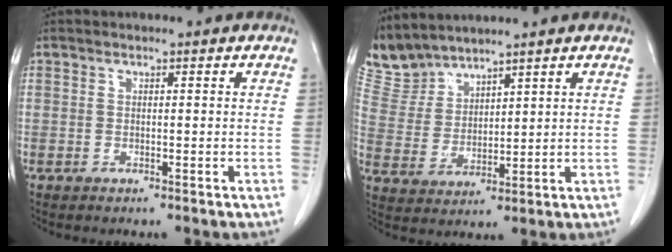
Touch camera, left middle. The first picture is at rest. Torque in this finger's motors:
{"motor_torque": [0.13, -0.22, -0.01, 0.00]}